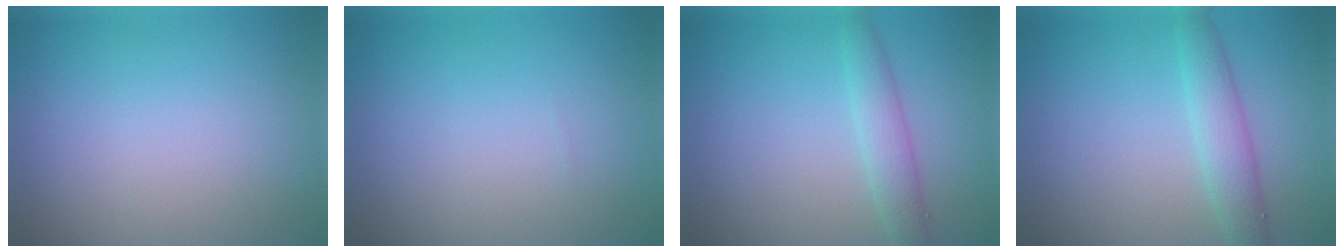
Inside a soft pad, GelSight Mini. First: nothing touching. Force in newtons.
{"total": 0.0}
{"total": 2.4, "press": 2.4, "slide": 0.1}
{"total": 2.9, "press": 2.9, "slide": 0.1}